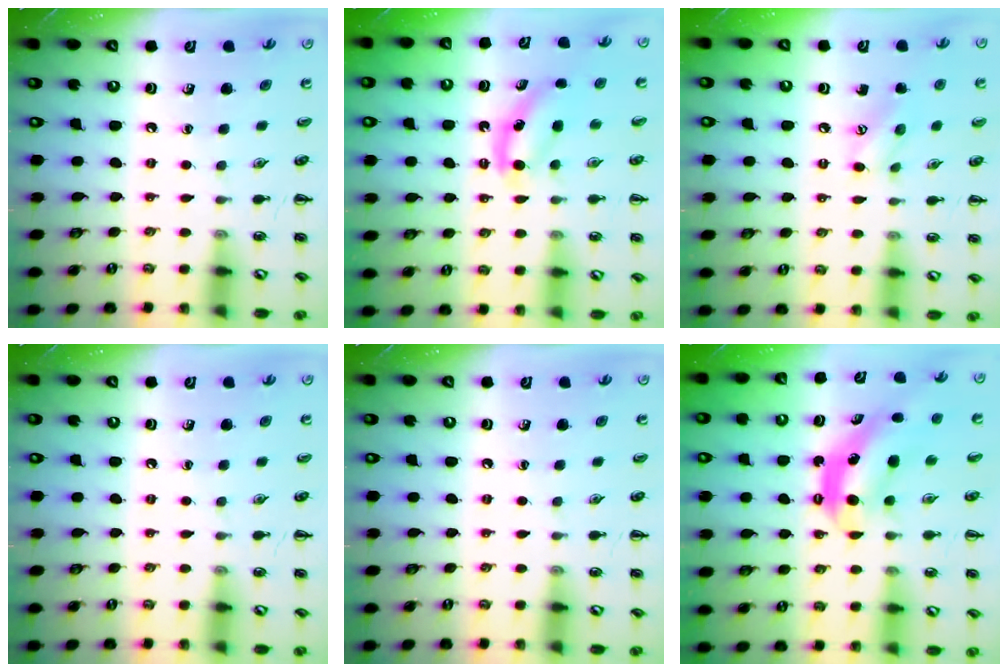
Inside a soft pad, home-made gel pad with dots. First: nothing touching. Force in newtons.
{"total": 5.6, "press": 5.5, "slide": 0.8}
{"total": 6.7, "press": 6.7, "slide": 0.7}
{"total": 0.0}
{"total": 0.0}
{"total": 6.3, "press": 6.2, "slide": 0.6}